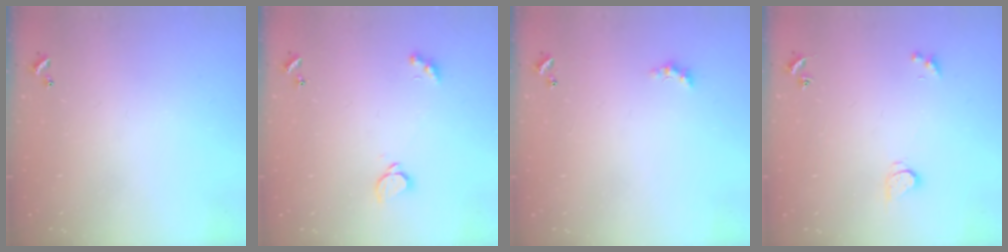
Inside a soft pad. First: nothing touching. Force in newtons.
{"total": 1.9, "press": 1.8, "slide": 0.5}
{"total": 0.8, "press": 0.6, "slide": 0.6}
{"total": 1.5, "press": 1.4, "slide": 0.4}